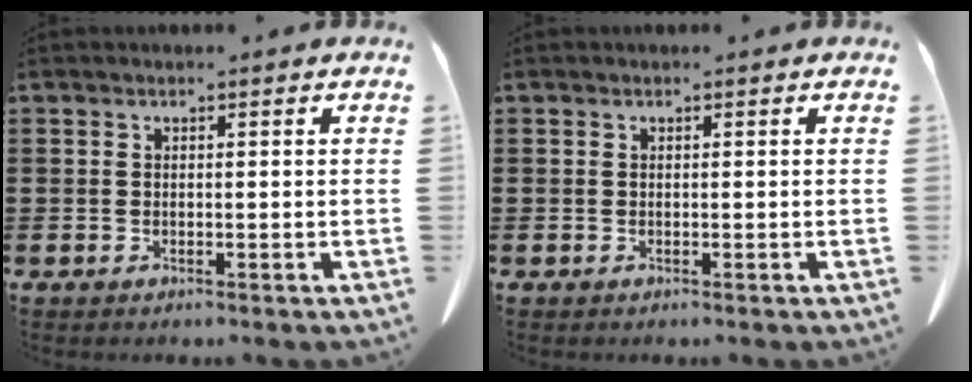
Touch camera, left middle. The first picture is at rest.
{"total": 0.0}